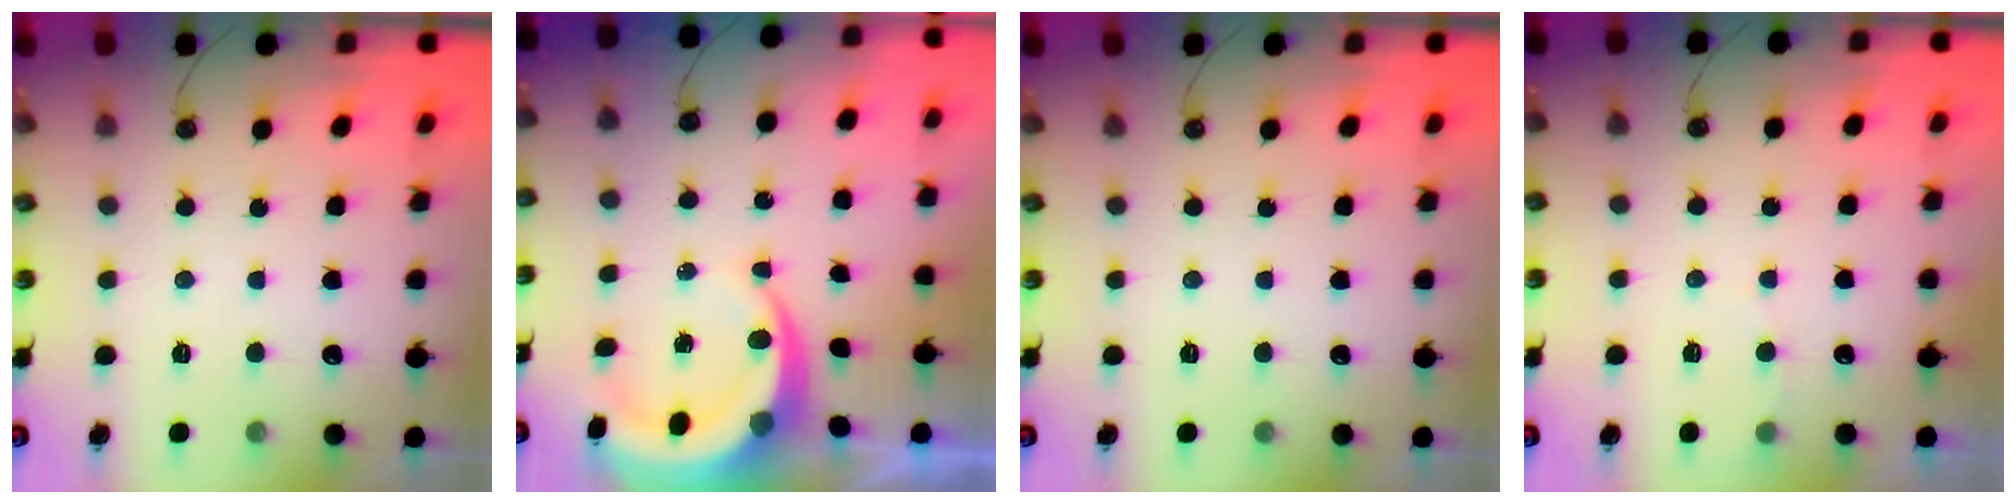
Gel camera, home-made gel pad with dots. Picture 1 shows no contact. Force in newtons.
{"total": 8.2, "press": 8.1, "slide": 1.0}
{"total": 0.0}
{"total": 2.8, "press": 2.8, "slide": 0.2}